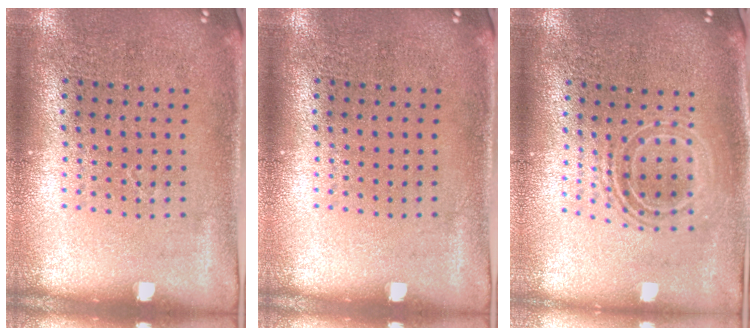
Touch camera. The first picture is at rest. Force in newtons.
{"total": 0.0}
{"total": 1.6, "press": 1.2, "slide": 1.0}